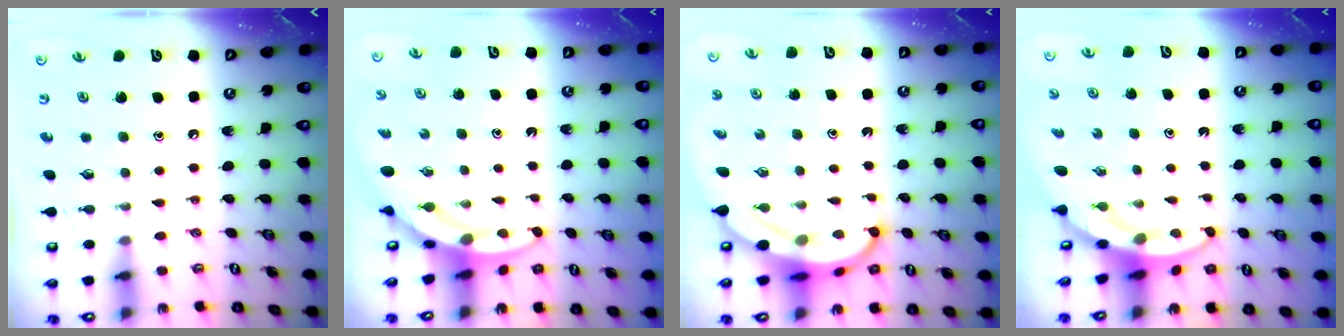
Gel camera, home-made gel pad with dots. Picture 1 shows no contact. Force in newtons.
{"total": 3.1, "press": 3.1, "slide": 0.3}
{"total": 6.7, "press": 6.7, "slide": 0.7}
{"total": 3.8, "press": 3.8, "slide": 0.5}